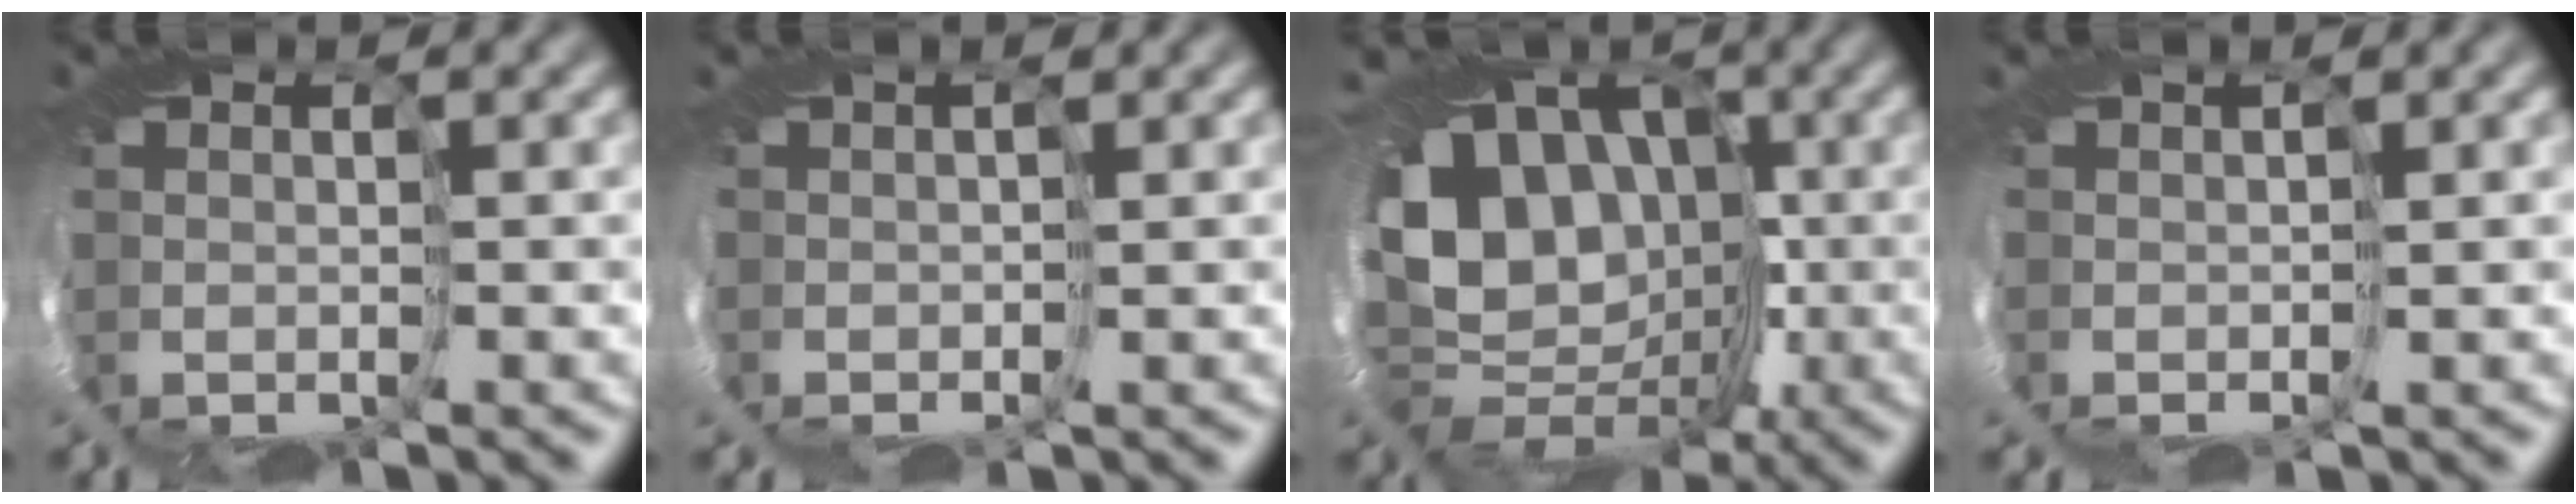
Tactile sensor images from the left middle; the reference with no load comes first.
{"total": 1.1, "force": [0.8, -0.6, -0.3], "torque": [0.012, 0.008, -0.001]}
{"total": 10.6, "force": [1.7, 8.7, 5.8], "torque": [-0.075, 0.026, -0.026]}
{"total": 1.3, "force": [1.0, -0.7, -0.5], "torque": [0.011, 0.012, 0.005]}